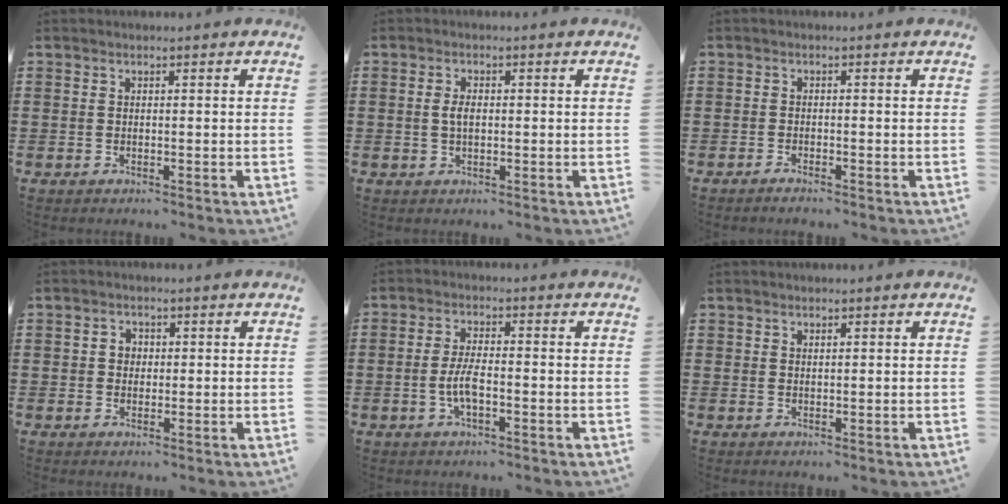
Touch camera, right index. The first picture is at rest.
{"total": 2.3, "force": [0.0, 1.2, 2.0], "torque": [-0.048, 0.002, -0.004]}
{"total": 1.2, "force": [-1.1, -0.1, 0.2], "torque": [-0.007, -0.005, -0.022]}
{"total": 2.0, "force": [0.1, 1.8, 0.8], "torque": [-0.021, 0.010, 0.000]}
{"total": 4.1, "force": [-1.0, 1.3, 3.8], "torque": [-0.087, -0.003, -0.025]}
{"total": 0.8, "force": [0.7, 0.4, 0.2], "torque": [-0.005, 0.000, 0.015]}